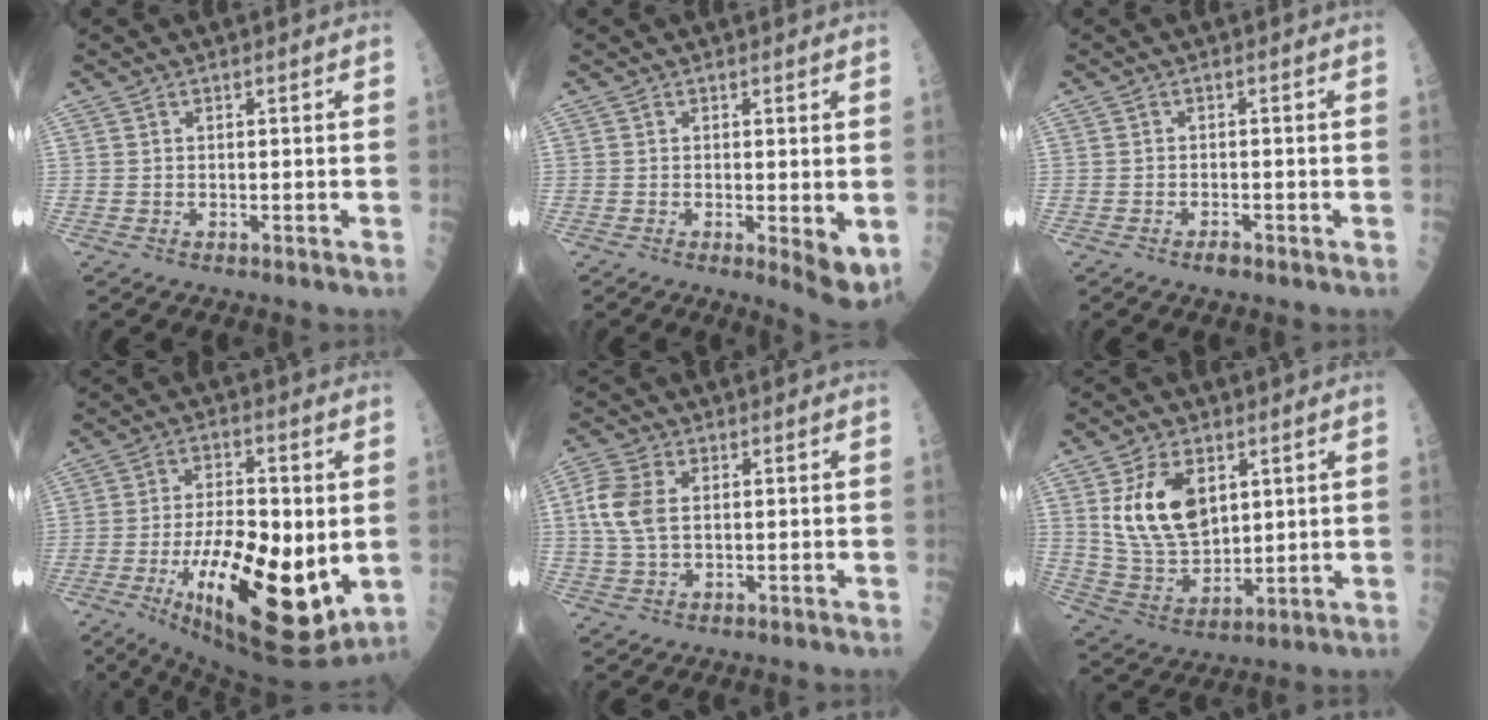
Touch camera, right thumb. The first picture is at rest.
{"total": 5.2, "force": [-0.4, 1.4, 5.0], "torque": [-0.063, -0.014, -0.007]}
{"total": 1.5, "force": [-1.0, 0.6, 0.9], "torque": [-0.013, 0.004, -0.019]}
{"total": 25.0, "force": [-5.7, 8.8, 22.7], "torque": [-0.339, -0.026, -0.070]}
{"total": 7.8, "force": [1.2, 4.7, 6.1], "torque": [-0.144, 0.008, 0.021]}
{"total": 14.4, "force": [4.5, 8.7, 10.5], "torque": [-0.177, -0.019, 0.099]}